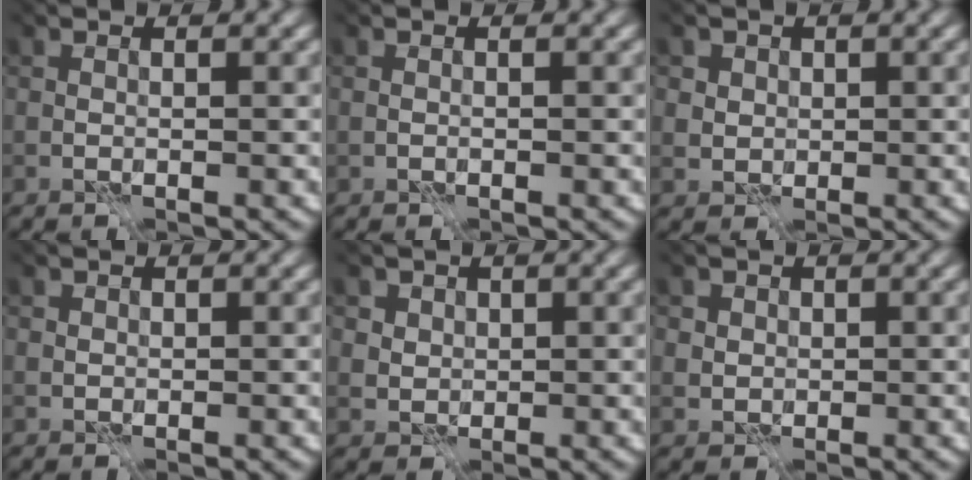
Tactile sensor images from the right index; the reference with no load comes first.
{"total": 0.0}
{"total": 3.4, "force": [1.6, 2.8, 1.1], "torque": [-0.037, 0.005, 0.024]}
{"total": 0.6, "force": [0.3, 0.5, 0.0], "torque": [0.001, -0.003, 0.004]}
{"total": 3.9, "force": [2.0, 3.1, 1.3], "torque": [-0.041, 0.005, 0.033]}
{"total": 2.7, "force": [1.2, 2.3, 0.9], "torque": [-0.029, 0.003, 0.015]}